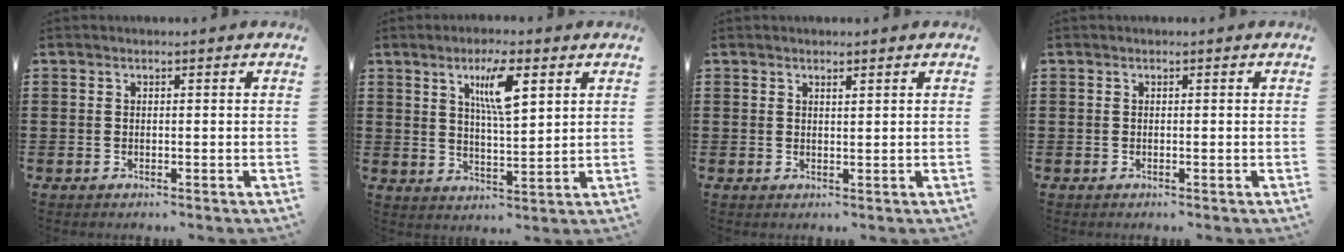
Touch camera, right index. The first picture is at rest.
{"total": 7.2, "force": [3.3, 1.7, 6.2], "torque": [-0.114, 0.004, 0.051]}
{"total": 0.9, "force": [0.8, 0.1, 0.3], "torque": [-0.007, 0.000, 0.016]}
{"total": 0.0}